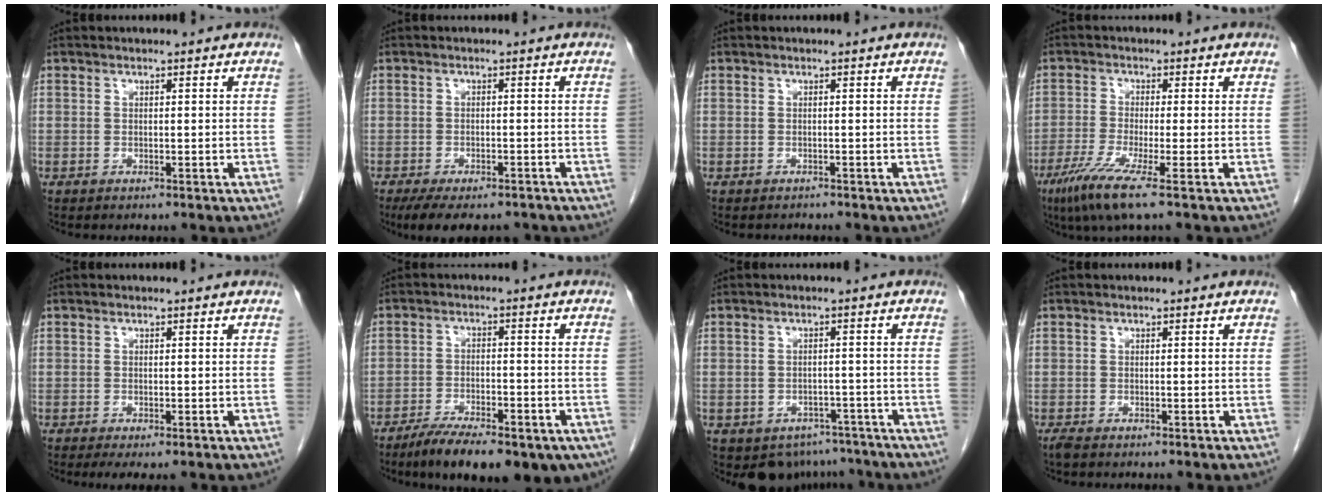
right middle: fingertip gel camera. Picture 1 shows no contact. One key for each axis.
{"total": 9.2, "fx": -7.4, "fy": 3.2, "fz": 4.6, "tx": -0.066, "ty": -0.009, "tz": -0.104}
{"total": 0.5, "fx": -0.5, "fy": 0.0, "fz": -0.1, "tx": -0.009, "ty": -0.006, "tz": -0.008}
{"total": 6.9, "fx": -4.0, "fy": -0.6, "fz": 5.6, "tx": -0.114, "ty": -0.026, "tz": -0.078}
{"total": 2.4, "fx": -1.5, "fy": 0.7, "fz": 1.8, "tx": -0.028, "ty": -0.008, "tz": -0.019}
{"total": 15.6, "fx": -10.9, "fy": 5.3, "fz": 9.8, "tx": -0.124, "ty": -0.003, "tz": -0.160}
{"total": 7.9, "fx": -5.9, "fy": 5.1, "fz": 0.8, "tx": -0.003, "ty": 0.014, "tz": -0.069}
{"total": 1.0, "fx": -0.8, "fy": 0.3, "fz": 0.5, "tx": -0.018, "ty": -0.004, "tz": -0.015}